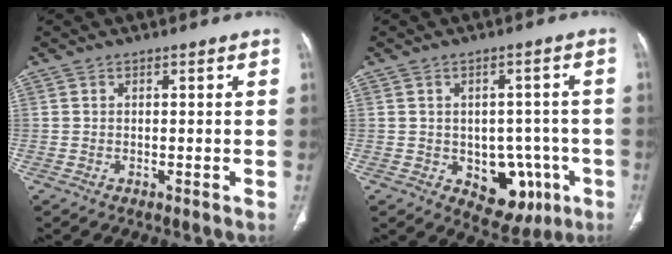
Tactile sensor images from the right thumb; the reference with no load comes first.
{"total": 10.3, "force": [-3.2, 7.3, 6.5], "torque": [-0.036, 0.019, -0.025]}